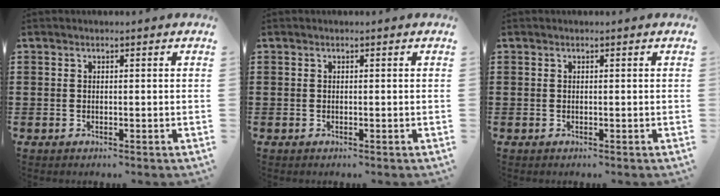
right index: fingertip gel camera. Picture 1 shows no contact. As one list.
[{"total": 0.0}, {"total": 0.0}]